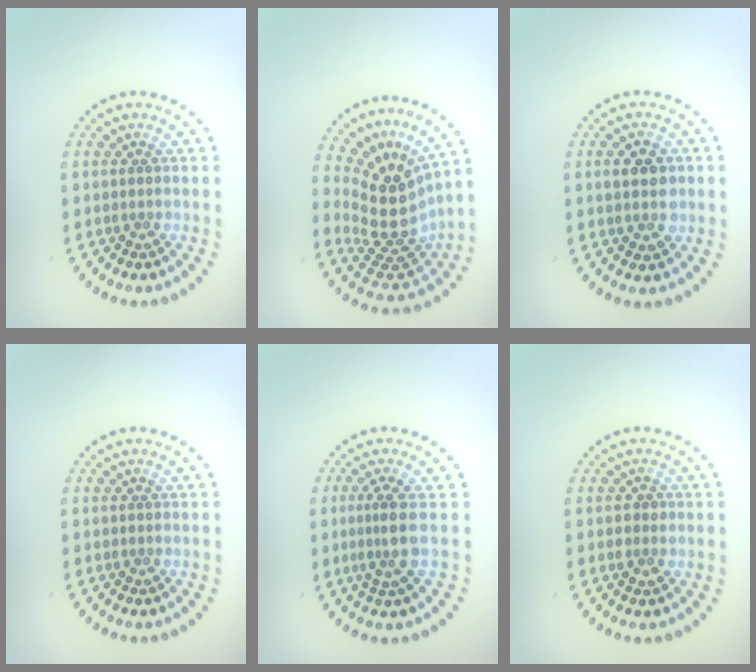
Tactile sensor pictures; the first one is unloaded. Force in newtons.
{"total": 5.3, "press": 3.9, "slide": 3.6}
{"total": 3.0, "press": 3.0, "slide": 0.3}
{"total": 0.0}
{"total": 2.6, "press": 2.0, "slide": 1.8}
{"total": 1.5, "press": 1.5, "slide": 0.1}